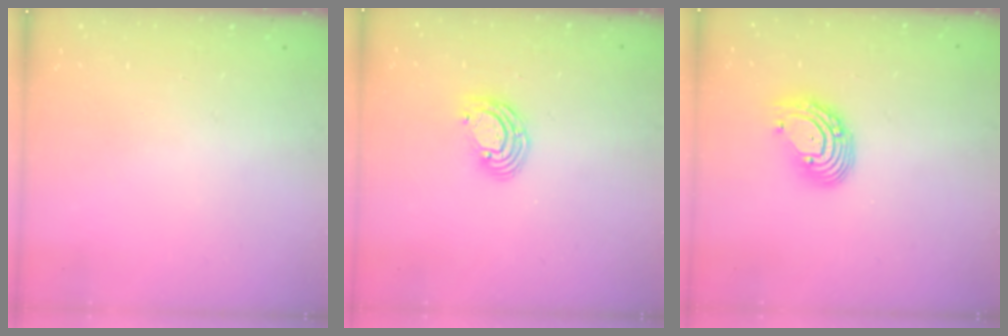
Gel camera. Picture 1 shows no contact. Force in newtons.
{"total": 7.5, "press": 7.4, "slide": 1.3}
{"total": 9.4, "press": 9.3, "slide": 1.1}